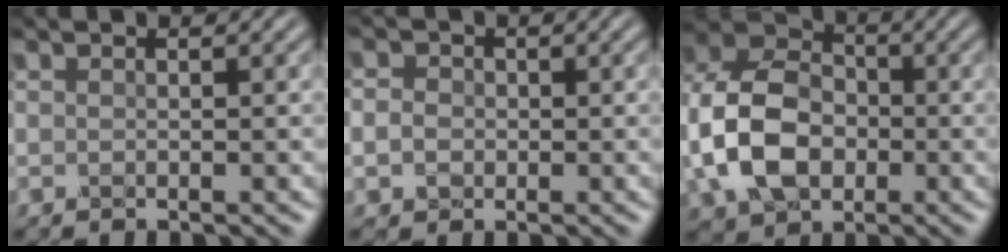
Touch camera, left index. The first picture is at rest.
{"total": 4.0, "force": [0.3, 3.6, 1.7], "torque": [-0.023, 0.025, -0.020]}
{"total": 10.3, "force": [-1.7, 7.5, 6.8], "torque": [-0.170, 0.000, -0.042]}